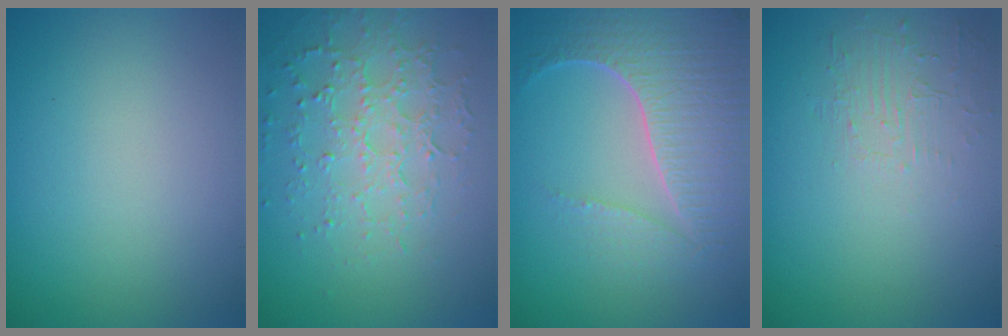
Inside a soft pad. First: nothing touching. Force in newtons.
{"total": 4.9, "press": 3.5, "slide": 3.4}
{"total": 6.6, "press": 5.1, "slide": 4.2}
{"total": 1.6, "press": 0.3, "slide": 1.6}